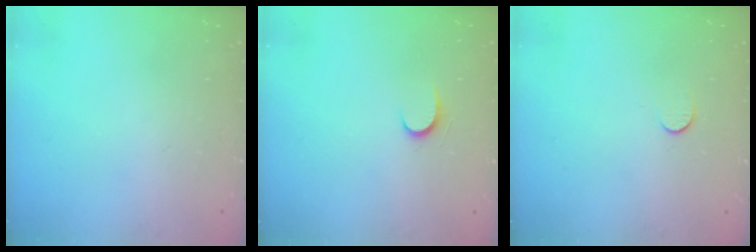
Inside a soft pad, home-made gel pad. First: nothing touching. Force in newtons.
{"total": 4.9, "press": 4.8, "slide": 0.5}
{"total": 5.2, "press": 5.2, "slide": 0.5}